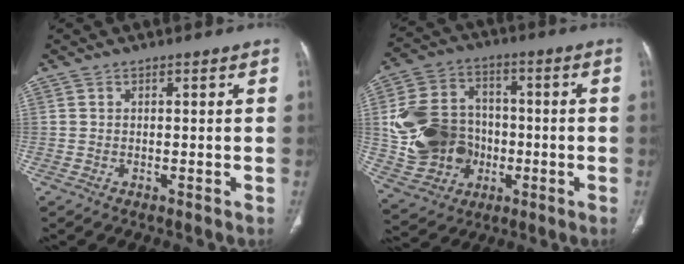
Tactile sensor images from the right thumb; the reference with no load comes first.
{"total": 17.7, "force": [-1.7, 14.7, 9.7], "torque": [-0.160, 0.020, -0.018]}